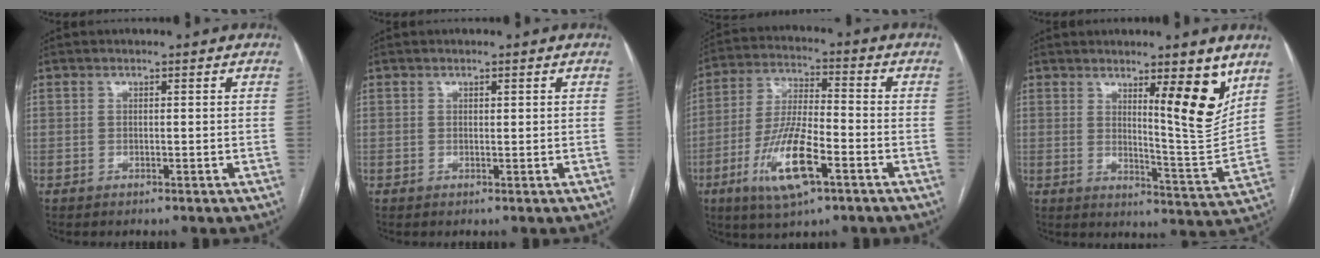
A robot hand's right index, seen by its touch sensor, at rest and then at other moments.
{"total": 0.6, "force": [0.3, 0.2, 0.4], "torque": [-0.004, -0.001, 0.003]}
{"total": 12.9, "force": [-5.6, 3.2, 11.2], "torque": [-0.229, -0.009, -0.099]}
{"total": 10.0, "force": [5.7, 0.7, 8.2], "torque": [-0.109, -0.024, 0.084]}